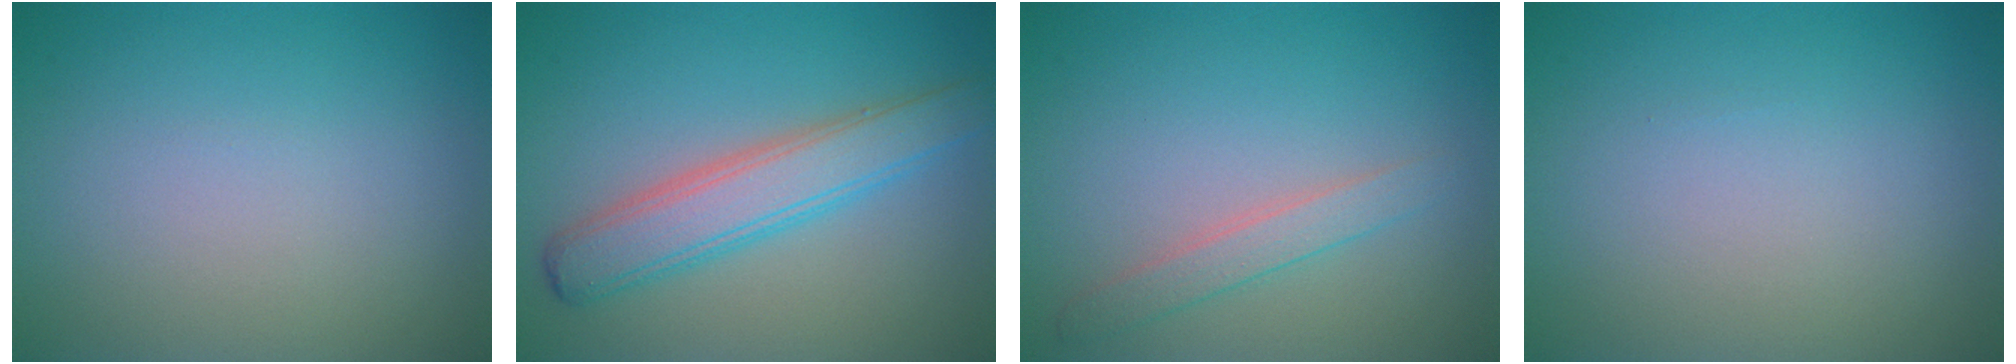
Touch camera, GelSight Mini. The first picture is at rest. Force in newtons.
{"total": 4.7, "press": 4.7, "slide": 0.1}
{"total": 1.8, "press": 1.8, "slide": 0.1}
{"total": 0.0}